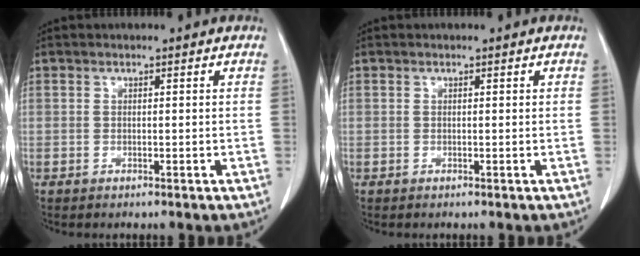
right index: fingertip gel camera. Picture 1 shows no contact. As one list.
[{"total": 0.0}]